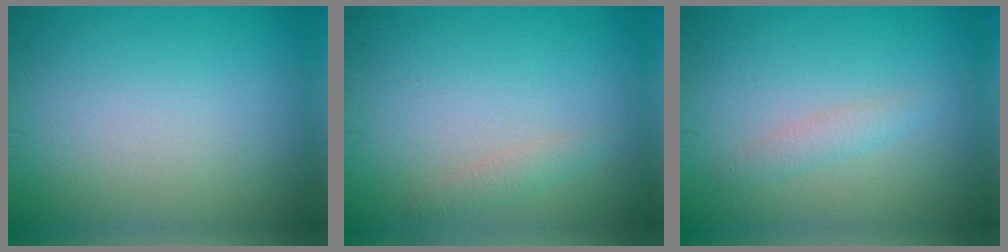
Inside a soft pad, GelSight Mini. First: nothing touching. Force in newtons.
{"total": 1.1, "press": 1.1, "slide": 0.1}
{"total": 1.3, "press": 1.3, "slide": 0.0}